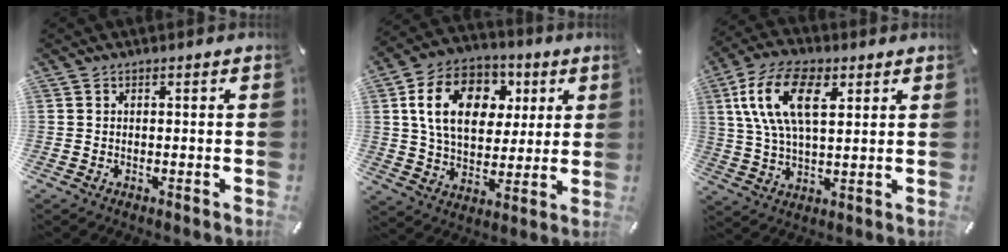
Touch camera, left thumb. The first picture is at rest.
{"total": 16.9, "force": [4.9, 12.3, 10.5], "torque": [-0.180, 0.007, 0.090]}
{"total": 13.6, "force": [5.3, 6.9, 10.5], "torque": [-0.240, 0.008, 0.093]}